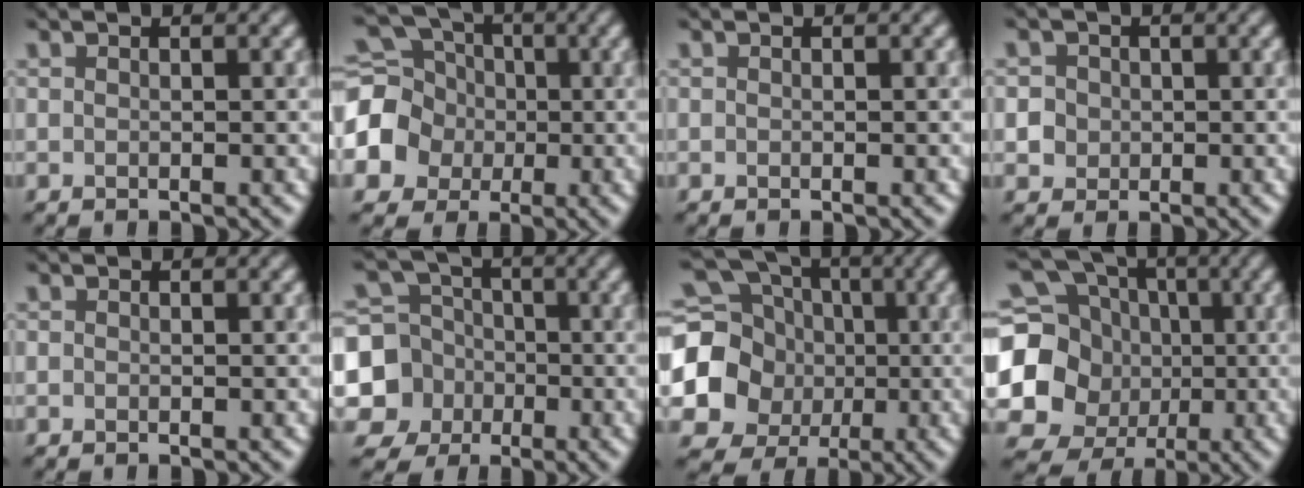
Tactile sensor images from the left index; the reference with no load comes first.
{"total": 7.4, "force": [-1.3, 6.9, 2.4], "torque": [-0.060, -0.005, -0.048]}
{"total": 0.0}
{"total": 2.6, "force": [-0.3, 2.6, 0.2], "torque": [0.016, 0.016, -0.014]}
{"total": 0.5, "force": [-0.4, 0.0, -0.3], "torque": [0.008, 0.000, -0.005]}
{"total": 8.5, "force": [-2.5, 8.0, 1.4], "torque": [-0.038, -0.006, -0.073]}
{"total": 11.7, "force": [-1.2, 11.0, 3.7], "torque": [-0.110, -0.015, -0.039]}
{"total": 13.6, "force": [-0.7, 12.8, 4.7], "torque": [-0.137, -0.002, -0.027]}